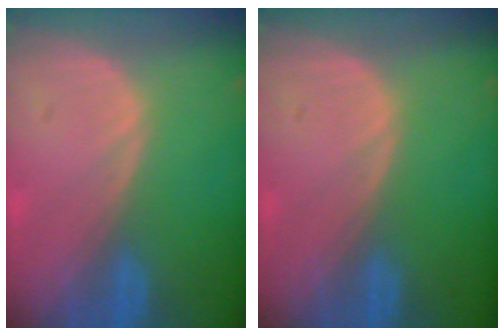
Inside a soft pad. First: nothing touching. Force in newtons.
{"total": 0.0}